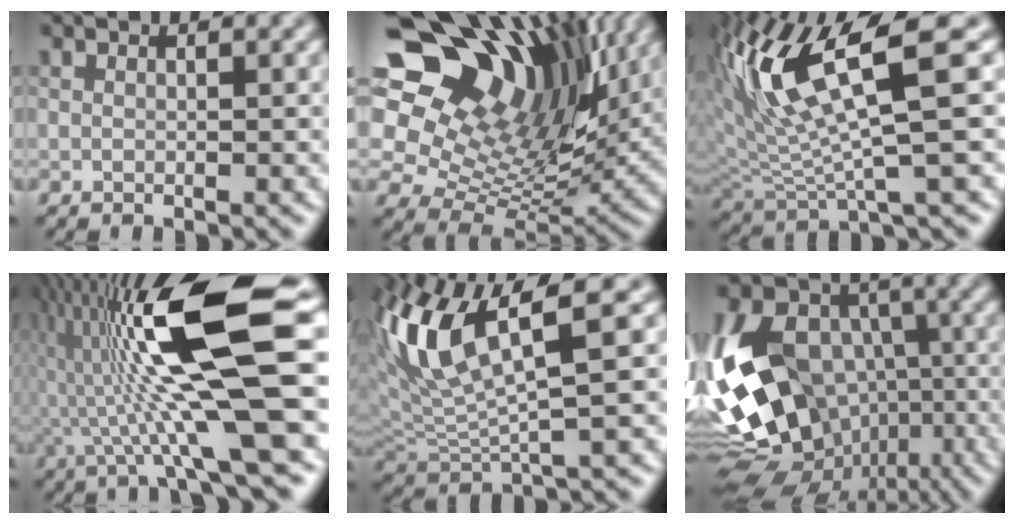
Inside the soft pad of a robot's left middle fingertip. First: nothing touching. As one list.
[{"total": 14.7, "force": [7.5, 9.3, 8.6], "torque": [-0.174, 0.042, 0.132]}, {"total": 9.1, "force": [2.6, 2.0, 8.5], "torque": [-0.159, 0.008, 0.057]}, {"total": 13.1, "force": [-0.1, 2.1, 13.0], "torque": [-0.236, 0.024, 0.001]}, {"total": 8.1, "force": [2.2, 2.1, 7.5], "torque": [-0.164, 0.009, 0.050]}, {"total": 15.8, "force": [-3.9, 11.4, 10.2], "torque": [-0.195, 0.013, -0.064]}]